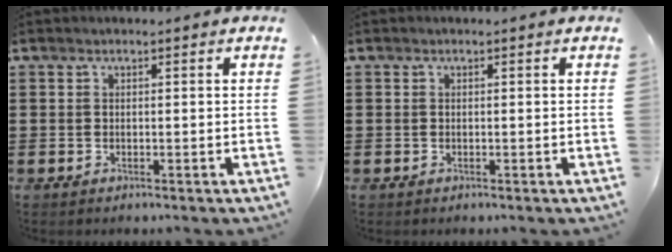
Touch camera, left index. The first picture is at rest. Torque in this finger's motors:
{"motor_torque": [0.00, 0.00, 0.00, 0.01]}